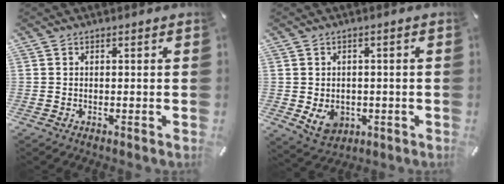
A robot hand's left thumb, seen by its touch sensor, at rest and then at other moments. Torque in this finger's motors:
{"motor_torque": [1.12, 1.13, 0.07, 0.00, 0.01]}